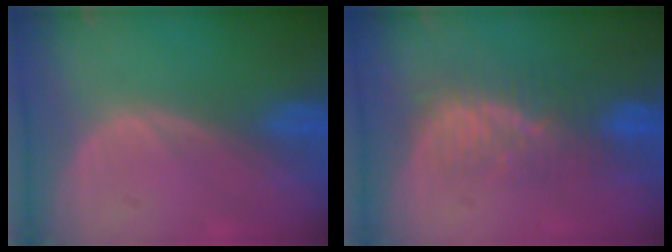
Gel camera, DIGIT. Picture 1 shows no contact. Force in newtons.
{"total": 8.2, "press": 7.2, "slide": 3.8}